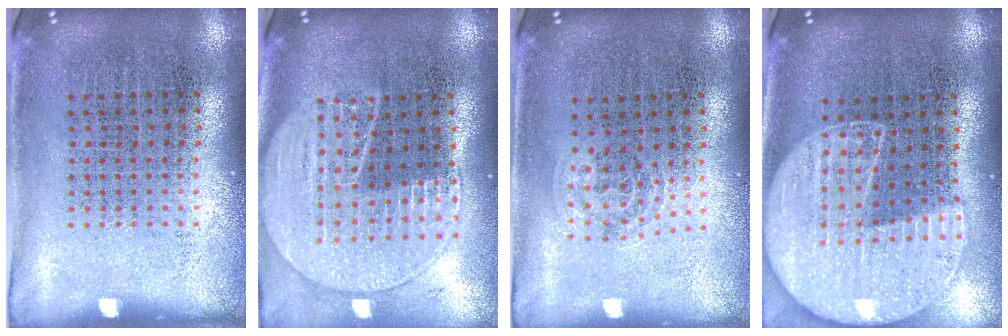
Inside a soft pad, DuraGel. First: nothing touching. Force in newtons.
{"total": 2.0, "press": 1.7, "slide": 0.9}
{"total": 1.0, "press": 0.6, "slide": 0.8}
{"total": 1.7, "press": 1.6, "slide": 0.7}